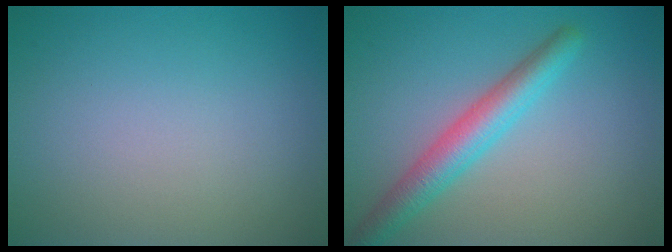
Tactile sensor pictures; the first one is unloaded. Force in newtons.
{"total": 4.1, "press": 4.1, "slide": 0.1}